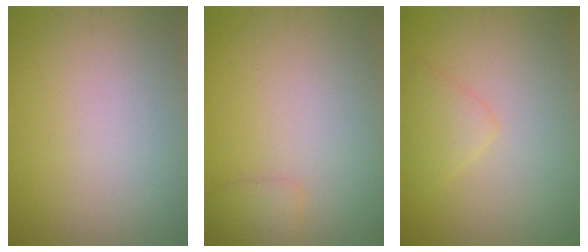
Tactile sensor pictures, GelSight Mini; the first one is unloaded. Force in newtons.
{"total": 1.3, "press": 1.3, "slide": 0.0}
{"total": 2.0, "press": 2.0, "slide": 0.0}